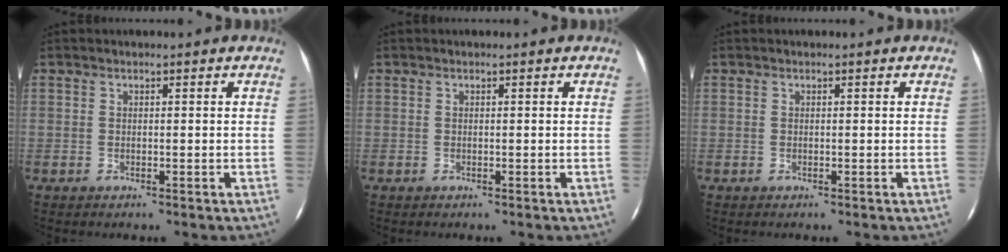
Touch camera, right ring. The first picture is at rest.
{"total": 0.0}
{"total": 0.0}